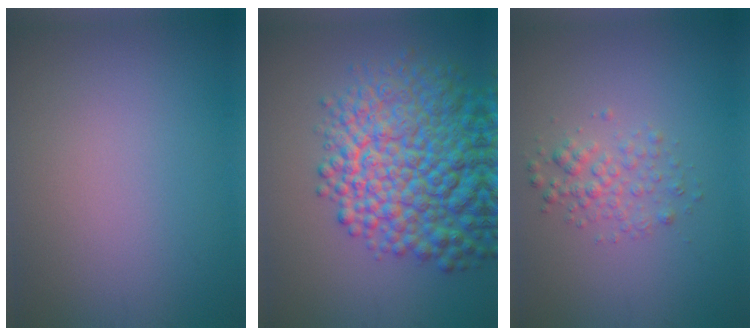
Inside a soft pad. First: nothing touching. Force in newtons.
{"total": 11.8, "press": 11.8, "slide": 0.5}
{"total": 2.2, "press": 2.2, "slide": 0.1}